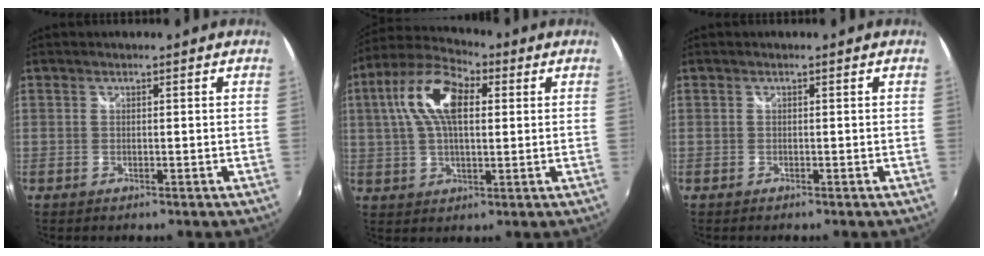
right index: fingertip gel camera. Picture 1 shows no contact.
{"total": 13.3, "force": [3.4, 6.4, 11.2], "torque": [-0.216, 0.029, 0.050]}
{"total": 0.0}